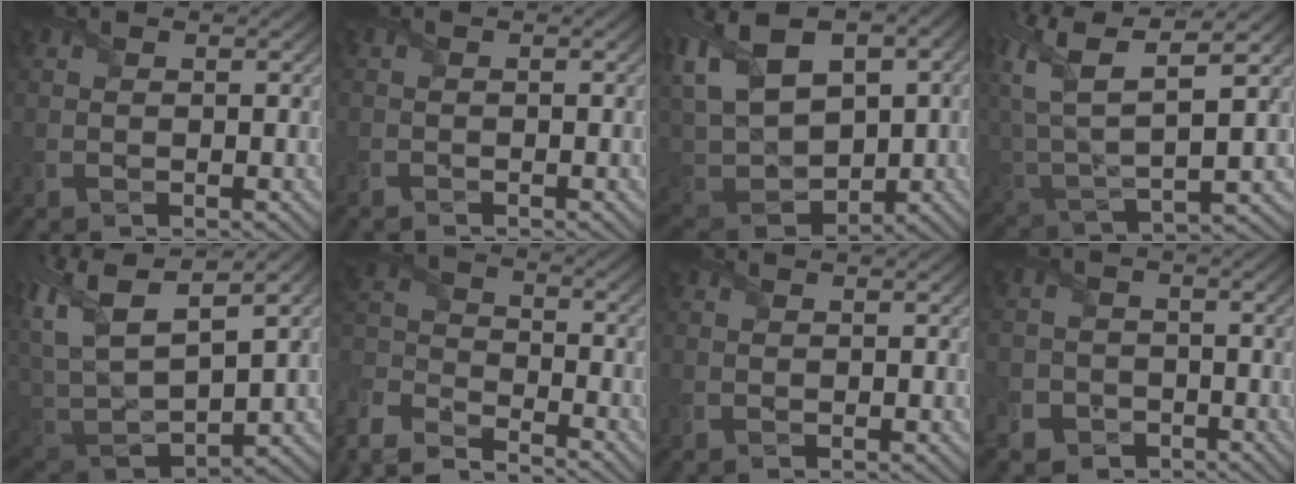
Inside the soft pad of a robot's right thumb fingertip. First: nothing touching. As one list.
[{"total": 0.9, "force": [-0.9, 0.0, -0.2], "torque": [0.005, -0.002, -0.020]}, {"total": 14.1, "force": [2.9, 9.5, 10.0], "torque": [-0.243, 0.005, 0.060]}, {"total": 13.5, "force": [4.8, 6.2, 11.0], "torque": [-0.252, -0.002, 0.093]}, {"total": 14.5, "force": [5.2, 6.2, 12.0], "torque": [-0.286, 0.008, 0.103]}, {"total": 8.9, "force": [-7.3, 3.4, 3.7], "torque": [-0.104, -0.019, -0.145]}, {"total": 0.0}, {"total": 6.6, "force": [-3.8, 5.3, 0.8], "torque": [-0.041, -0.022, -0.087]}]